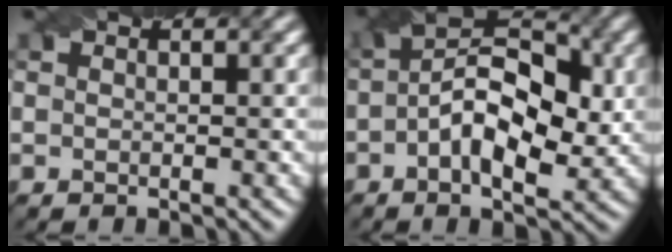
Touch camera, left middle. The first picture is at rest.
{"total": 8.4, "force": [-0.1, 4.3, 7.2], "torque": [-0.117, 0.014, -0.008]}